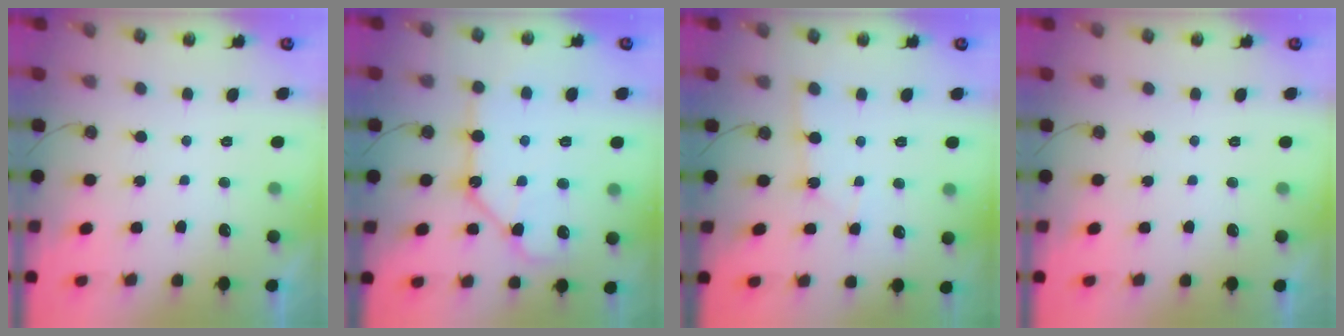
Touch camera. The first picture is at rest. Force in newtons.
{"total": 14.6, "press": 14.5, "slide": 1.6}
{"total": 1.9, "press": 1.9, "slide": 0.3}
{"total": 0.0}